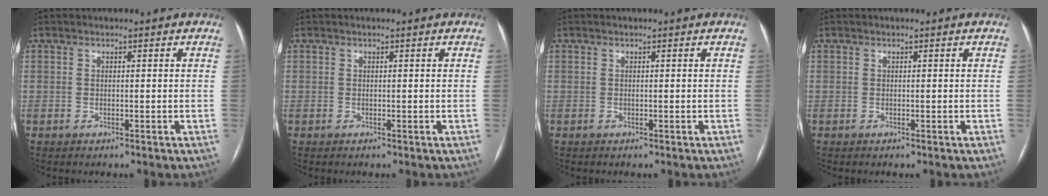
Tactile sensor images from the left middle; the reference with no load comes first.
{"total": 0.0}
{"total": 0.0}
{"total": 0.0}